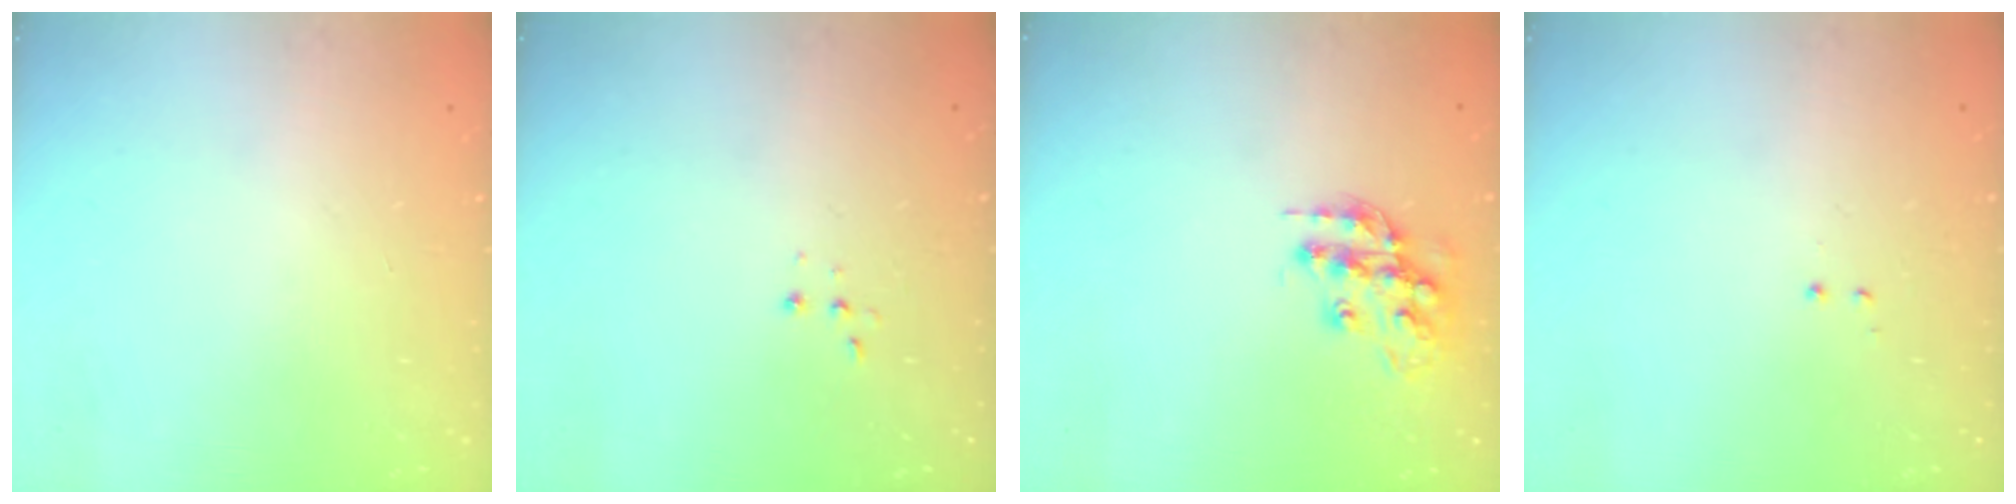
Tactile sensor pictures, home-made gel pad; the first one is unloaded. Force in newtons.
{"total": 2.7, "press": 2.7, "slide": 0.5}
{"total": 14.2, "press": 14.2, "slide": 0.9}
{"total": 0.5, "press": 0.5, "slide": 0.3}